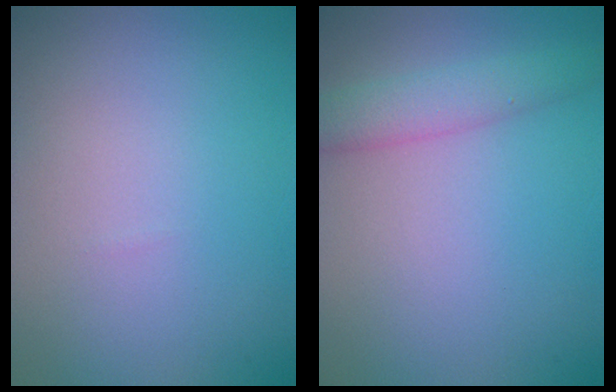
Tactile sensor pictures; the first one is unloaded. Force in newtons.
{"total": 2.9, "press": 2.9, "slide": 0.1}